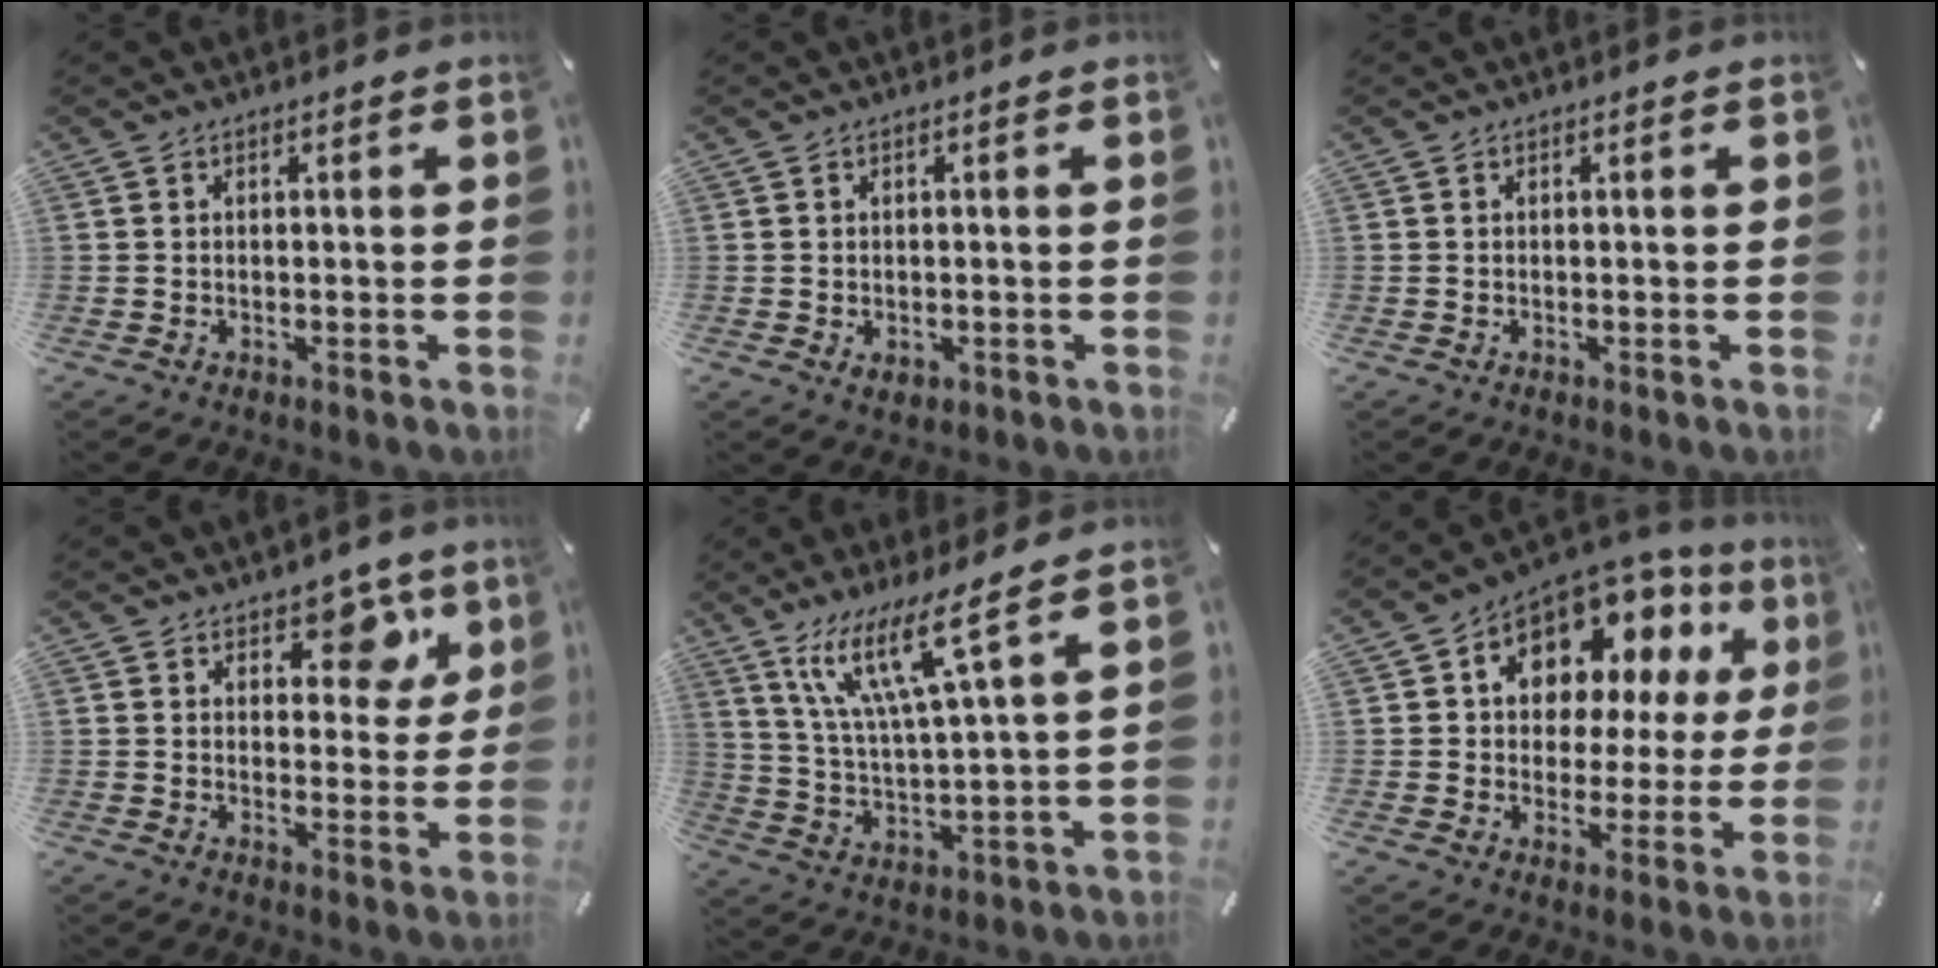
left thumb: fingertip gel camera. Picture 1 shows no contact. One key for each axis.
{"total": 1.4, "fx": -0.3, "fy": 1.2, "fz": 0.6, "tx": -0.006, "ty": -0.002, "tz": -0.008}
{"total": 0.0}
{"total": 8.4, "fx": 5.2, "fy": 5.2, "fz": 3.9, "tx": -0.029, "ty": -0.039, "tz": 0.085}
{"total": 13.4, "fx": 8.9, "fy": 1.4, "fz": 9.9, "tx": -0.219, "ty": -0.032, "tz": 0.151}
{"total": 12.4, "fx": 6.8, "fy": 8.8, "fz": 5.4, "tx": -0.093, "ty": -0.057, "tz": 0.126}